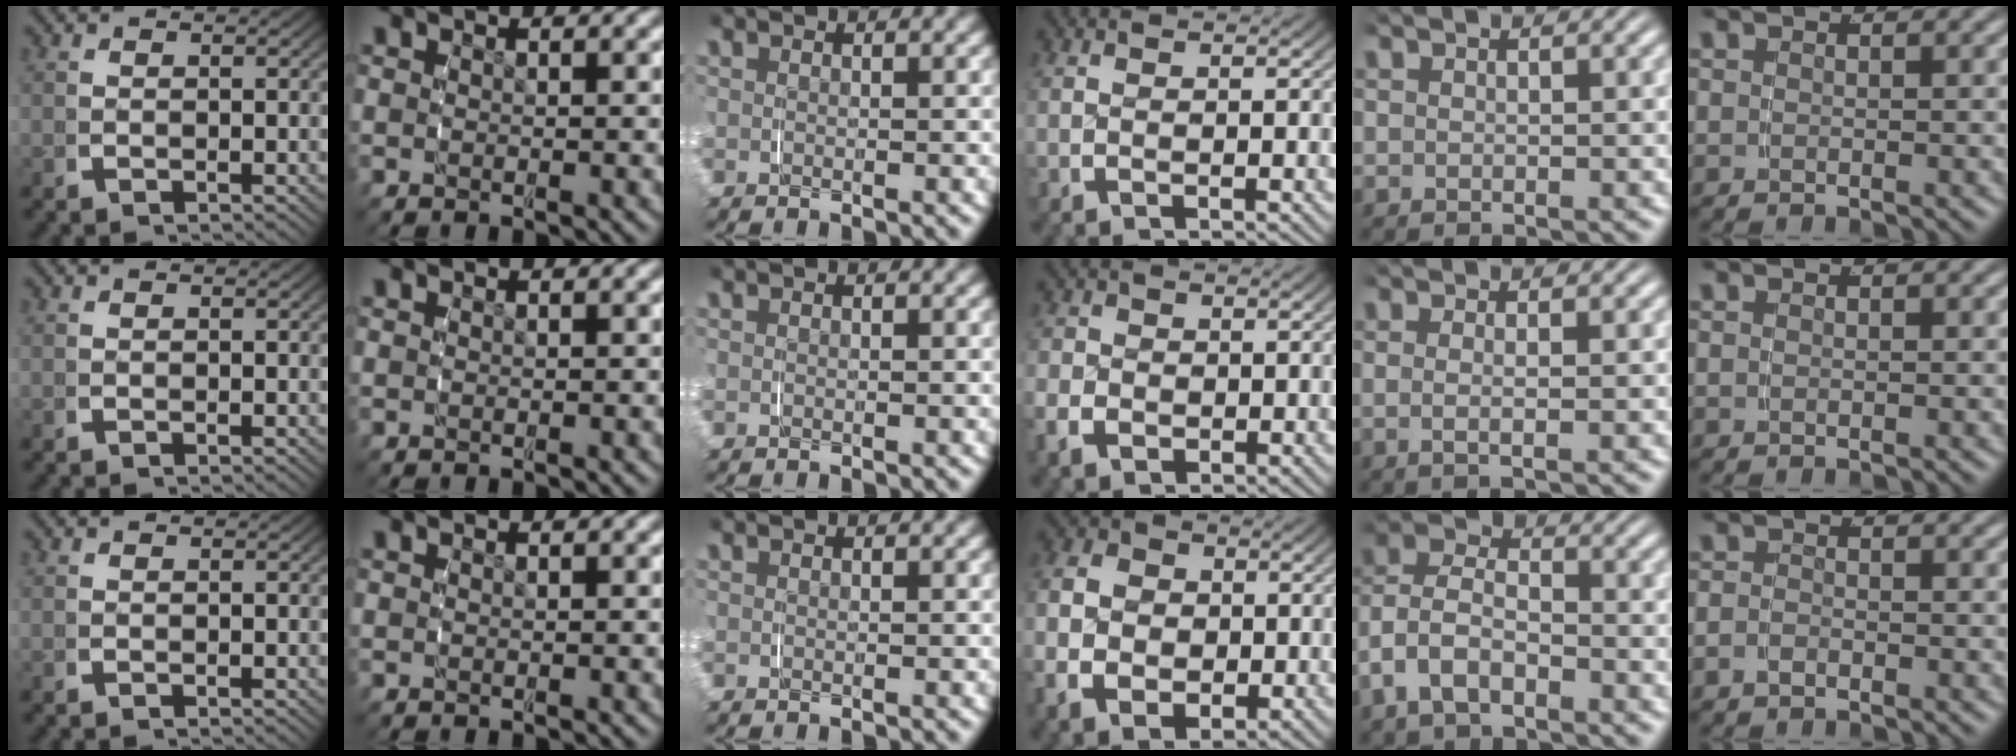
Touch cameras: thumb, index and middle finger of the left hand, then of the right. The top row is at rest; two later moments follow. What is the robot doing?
{"motion": "grasp_and_lifting", "object": "scarf"}